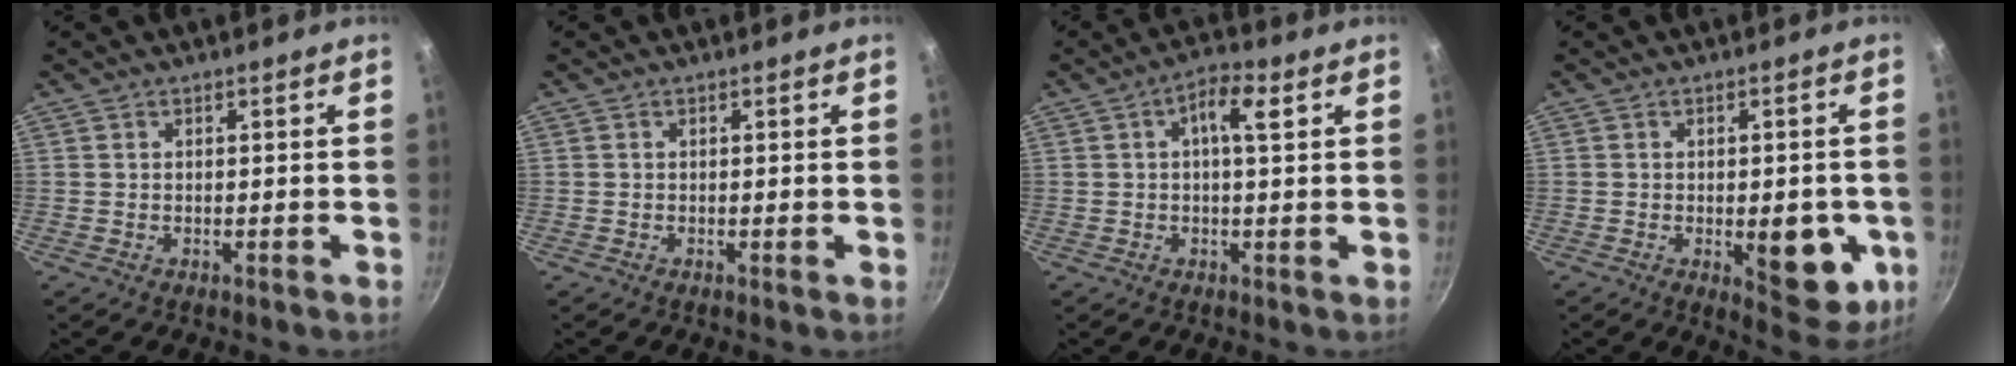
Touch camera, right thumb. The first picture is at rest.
{"total": 0.0}
{"total": 5.3, "force": [1.5, 1.7, 4.8], "torque": [-0.075, 0.006, 0.020]}
{"total": 11.6, "force": [-2.6, 5.2, 10.0], "torque": [-0.087, -0.005, -0.027]}